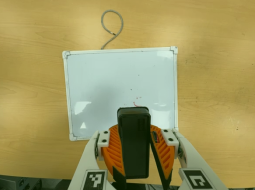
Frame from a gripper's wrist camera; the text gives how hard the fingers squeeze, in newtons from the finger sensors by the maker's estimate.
{"total": 10.6, "left": 10.5, "right": 10.6}